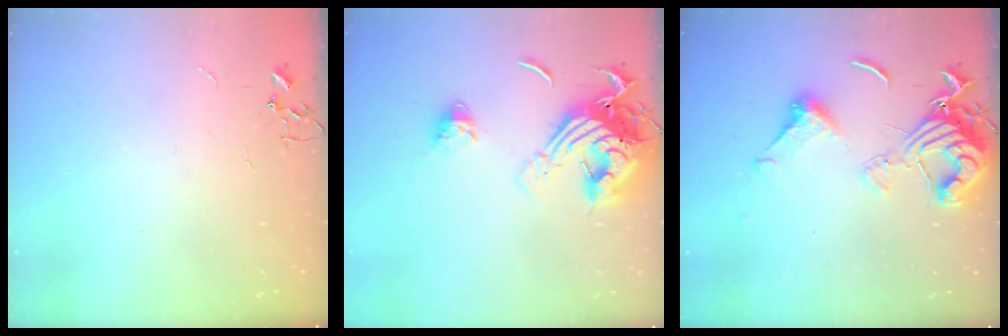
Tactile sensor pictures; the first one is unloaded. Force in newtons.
{"total": 19.1, "press": 19.0, "slide": 1.8}
{"total": 15.7, "press": 15.6, "slide": 1.8}